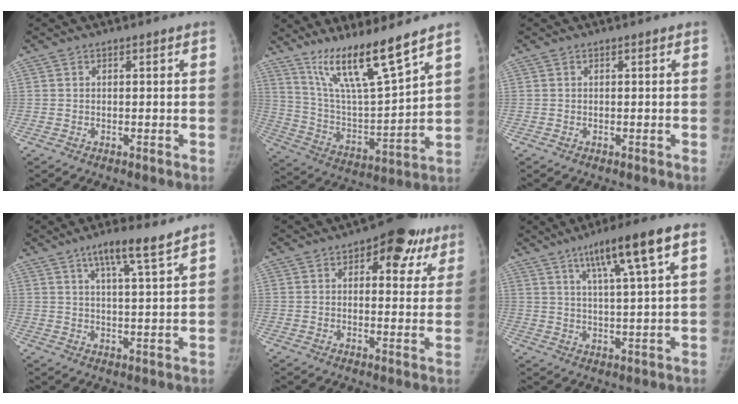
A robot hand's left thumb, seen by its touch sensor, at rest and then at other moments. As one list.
[{"total": 16.2, "force": [11.9, 1.4, 10.9], "torque": [-0.178, -0.072, 0.229]}, {"total": 0.0}, {"total": 7.6, "force": [5.1, 0.5, 5.6], "torque": [-0.093, -0.026, 0.086]}, {"total": 12.7, "force": [6.6, 6.6, 8.7], "torque": [-0.052, -0.013, 0.079]}, {"total": 12.4, "force": [6.0, 0.9, 10.8], "torque": [-0.178, -0.008, 0.096]}]